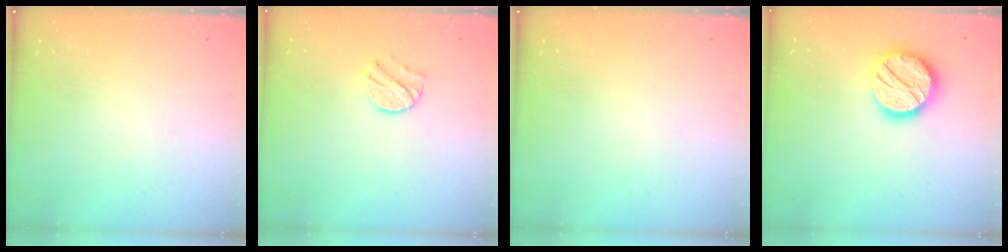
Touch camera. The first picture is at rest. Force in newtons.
{"total": 8.1, "press": 8.1, "slide": 0.1}
{"total": 0.0}
{"total": 15.4, "press": 15.3, "slide": 1.2}